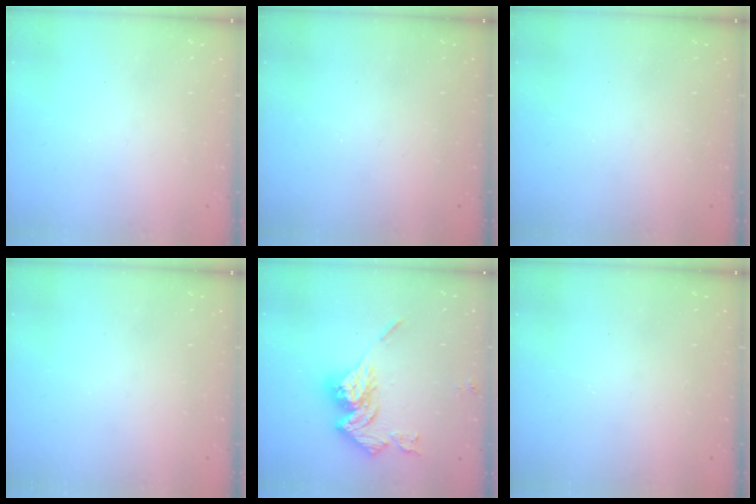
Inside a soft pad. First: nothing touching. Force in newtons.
{"total": 0.0}
{"total": 0.0}
{"total": 0.0}
{"total": 16.4, "press": 16.4, "slide": 1.7}
{"total": 1.1, "press": 1.1, "slide": 0.1}